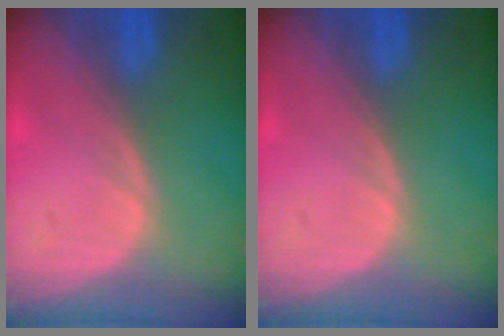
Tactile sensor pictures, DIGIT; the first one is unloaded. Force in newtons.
{"total": 0.0}